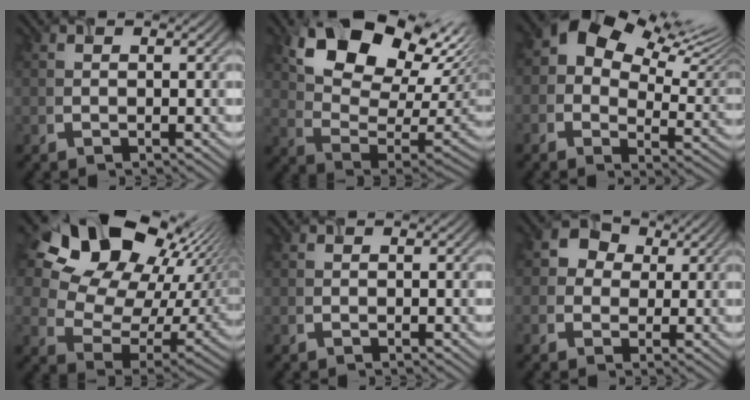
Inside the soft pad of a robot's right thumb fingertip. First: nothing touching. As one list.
[{"total": 14.9, "force": [8.5, 7.9, 9.3], "torque": [-0.179, 0.007, 0.159]}, {"total": 12.4, "force": [6.5, 7.6, 7.3], "torque": [-0.131, 0.015, 0.121]}, {"total": 19.6, "force": [10.3, 13.3, 10.1], "torque": [-0.215, 0.038, 0.196]}, {"total": 0.0}, {"total": 3.2, "force": [0.4, 3.1, 0.5], "torque": [-0.009, 0.003, 0.004]}]